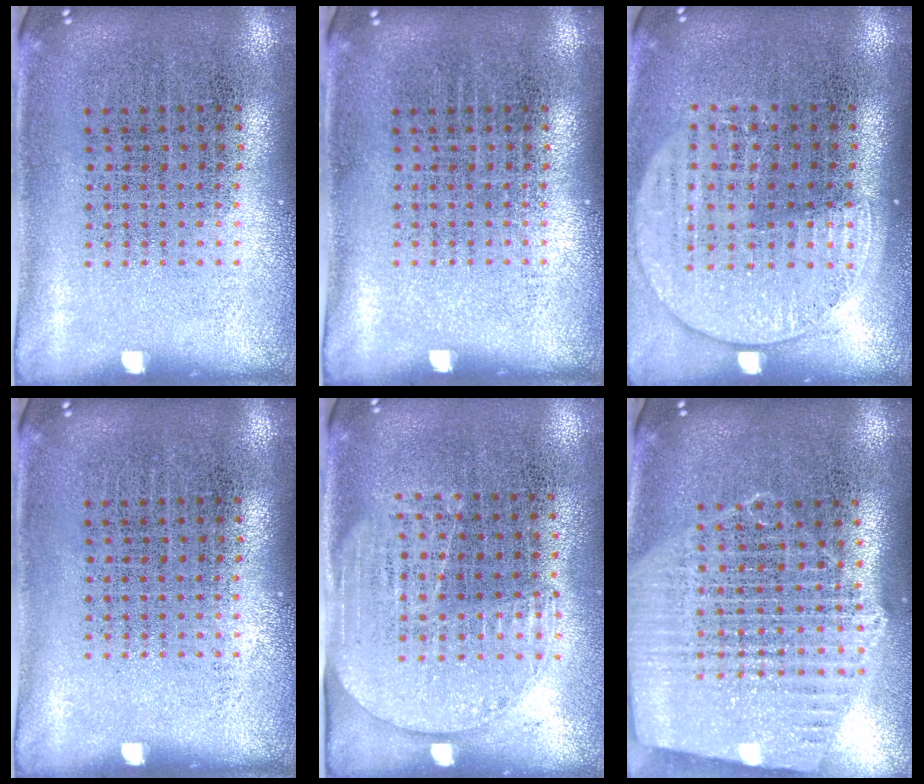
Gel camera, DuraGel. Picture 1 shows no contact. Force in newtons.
{"total": 0.0}
{"total": 1.5, "press": 1.4, "slide": 0.6}
{"total": 0.0}
{"total": 1.5, "press": 1.2, "slide": 0.9}
{"total": 1.8, "press": 1.7, "slide": 0.6}